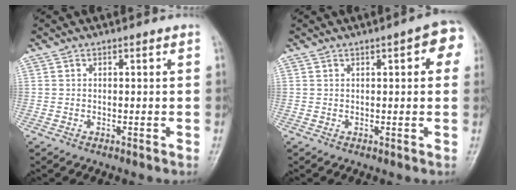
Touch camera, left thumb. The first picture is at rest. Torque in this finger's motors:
{"motor_torque": [0.00, 0.33, 0.02, 0.09, 0.12]}